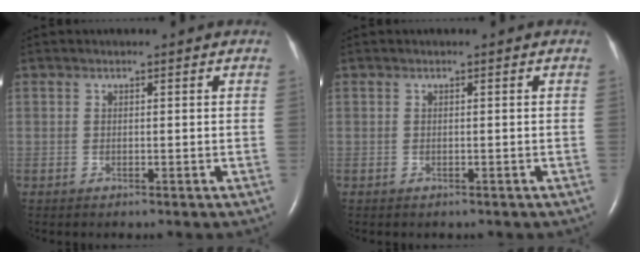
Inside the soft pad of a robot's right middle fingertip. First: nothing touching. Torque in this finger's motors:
{"motor_torque": [0.13, -0.07, -0.01, 0.00]}